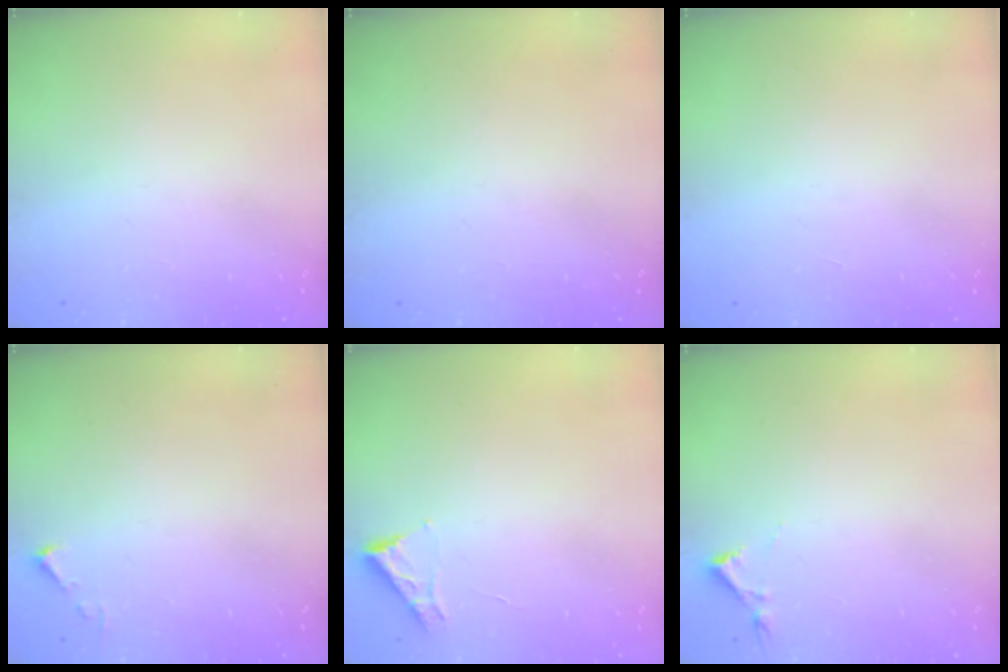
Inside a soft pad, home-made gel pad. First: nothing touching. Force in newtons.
{"total": 0.0}
{"total": 1.5, "press": 1.5, "slide": 0.1}
{"total": 3.7, "press": 3.6, "slide": 0.5}
{"total": 3.3, "press": 3.3, "slide": 0.5}
{"total": 2.9, "press": 2.9, "slide": 0.5}